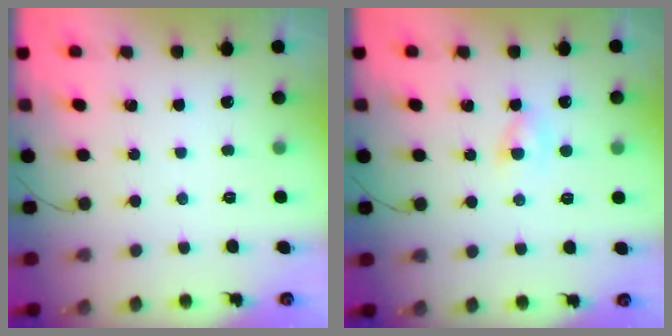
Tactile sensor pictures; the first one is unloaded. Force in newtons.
{"total": 2.0, "press": 1.8, "slide": 0.8}